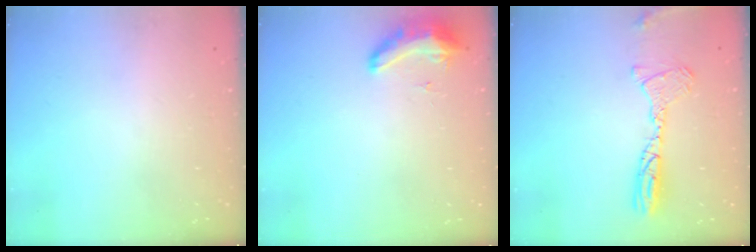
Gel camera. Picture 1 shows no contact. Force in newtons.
{"total": 8.5, "press": 8.3, "slide": 1.6}
{"total": 13.0, "press": 12.6, "slide": 3.3}